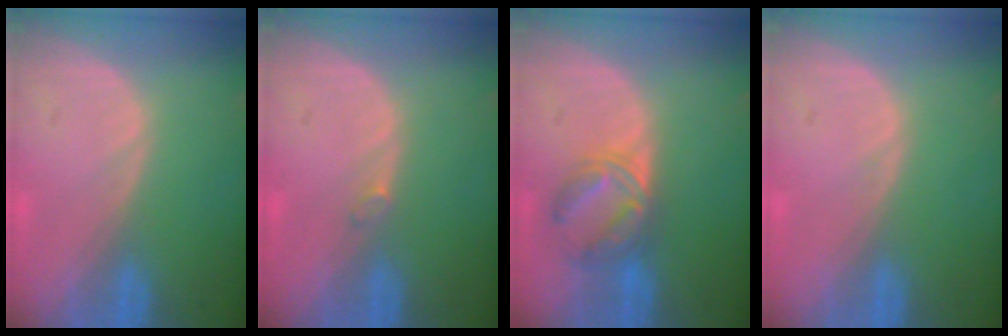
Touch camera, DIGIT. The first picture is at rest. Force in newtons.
{"total": 0.6, "press": 0.6, "slide": 0.1}
{"total": 5.9, "press": 5.8, "slide": 1.0}
{"total": 0.5, "press": 0.1, "slide": 0.5}